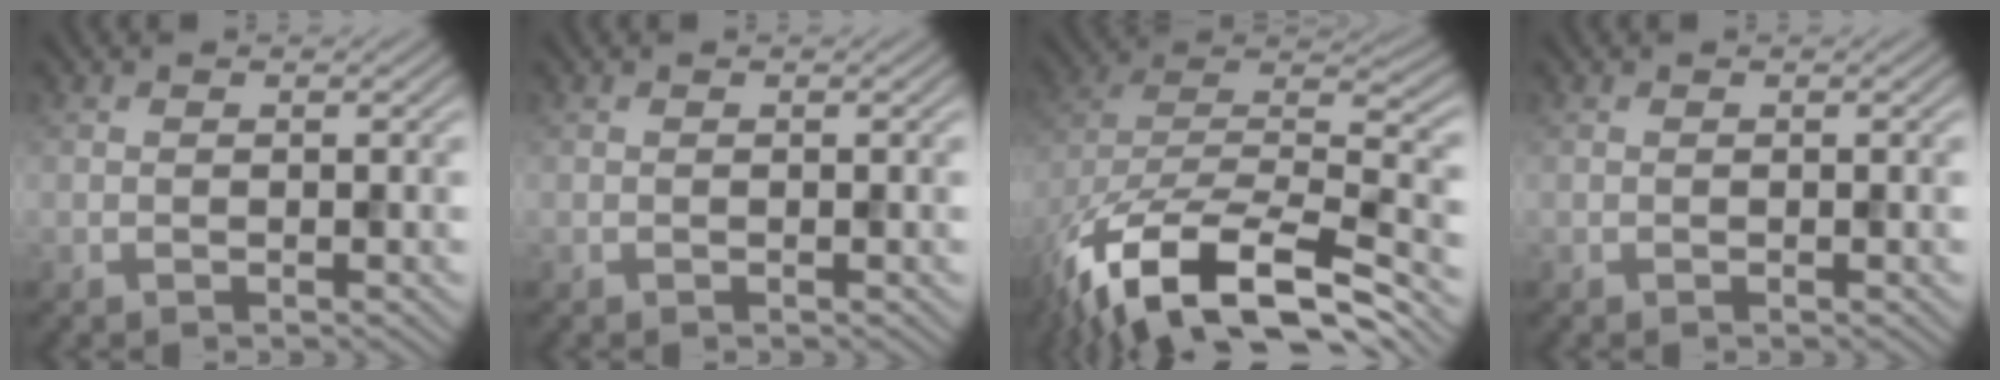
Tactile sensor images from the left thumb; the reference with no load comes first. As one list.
[{"total": 0.0}, {"total": 16.3, "force": [-10.2, 6.4, 11.0], "torque": [-0.255, -0.033, -0.159]}, {"total": 0.0}]